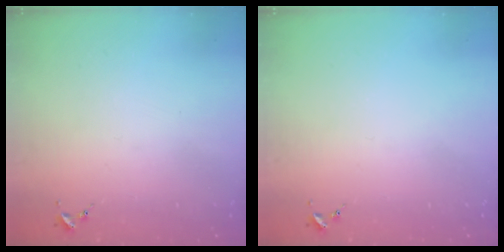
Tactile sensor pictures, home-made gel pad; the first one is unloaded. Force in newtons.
{"total": 0.0}